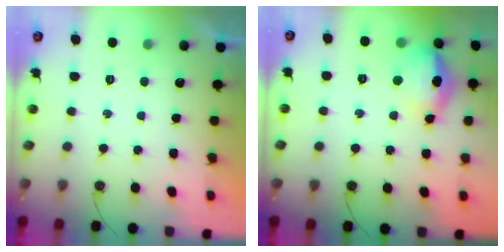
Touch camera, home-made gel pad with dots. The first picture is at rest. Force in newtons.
{"total": 14.1, "press": 14.0, "slide": 1.9}